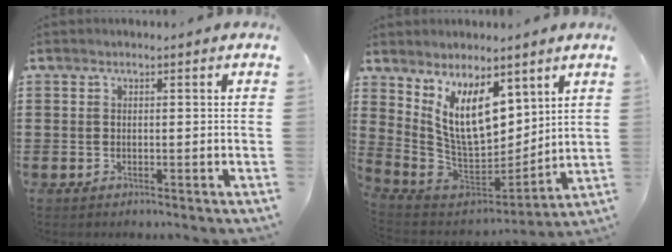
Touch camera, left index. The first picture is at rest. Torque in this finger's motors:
{"motor_torque": [1.72, 0.42, 1.05, 0.21]}